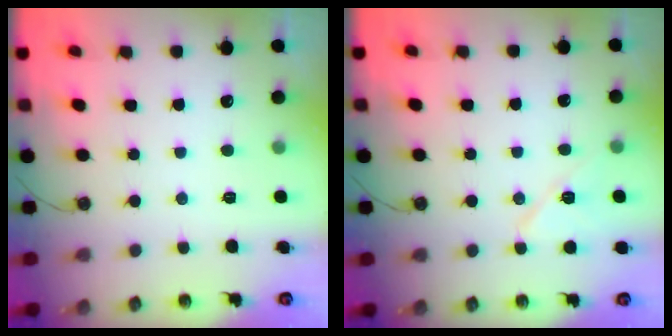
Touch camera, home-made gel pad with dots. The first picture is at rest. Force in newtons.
{"total": 8.2, "press": 8.2, "slide": 0.9}